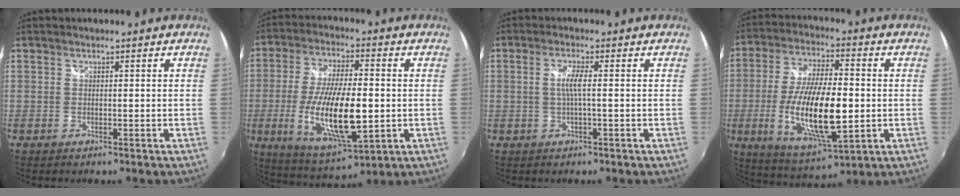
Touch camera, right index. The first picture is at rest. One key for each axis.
{"total": 17.8, "fx": -2.8, "fy": 6.3, "fz": 16.4, "tx": -0.320, "ty": -0.023, "tz": -0.040}
{"total": 3.0, "fx": -0.1, "fy": -0.1, "fz": 3.0, "tx": -0.059, "ty": 0.000, "tz": -0.003}
{"total": 18.2, "fx": -2.7, "fy": 6.4, "fz": 16.9, "tx": -0.330, "ty": -0.018, "tz": -0.041}